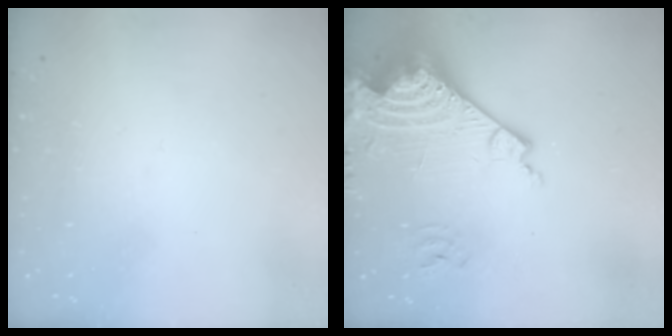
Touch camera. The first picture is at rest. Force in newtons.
{"total": 17.7, "press": 17.5, "slide": 2.3}